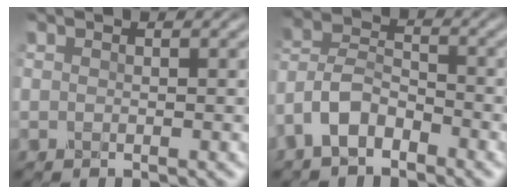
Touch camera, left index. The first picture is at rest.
{"total": 4.2, "force": [-3.0, 1.9, 2.3], "torque": [-0.048, 0.009, -0.069]}